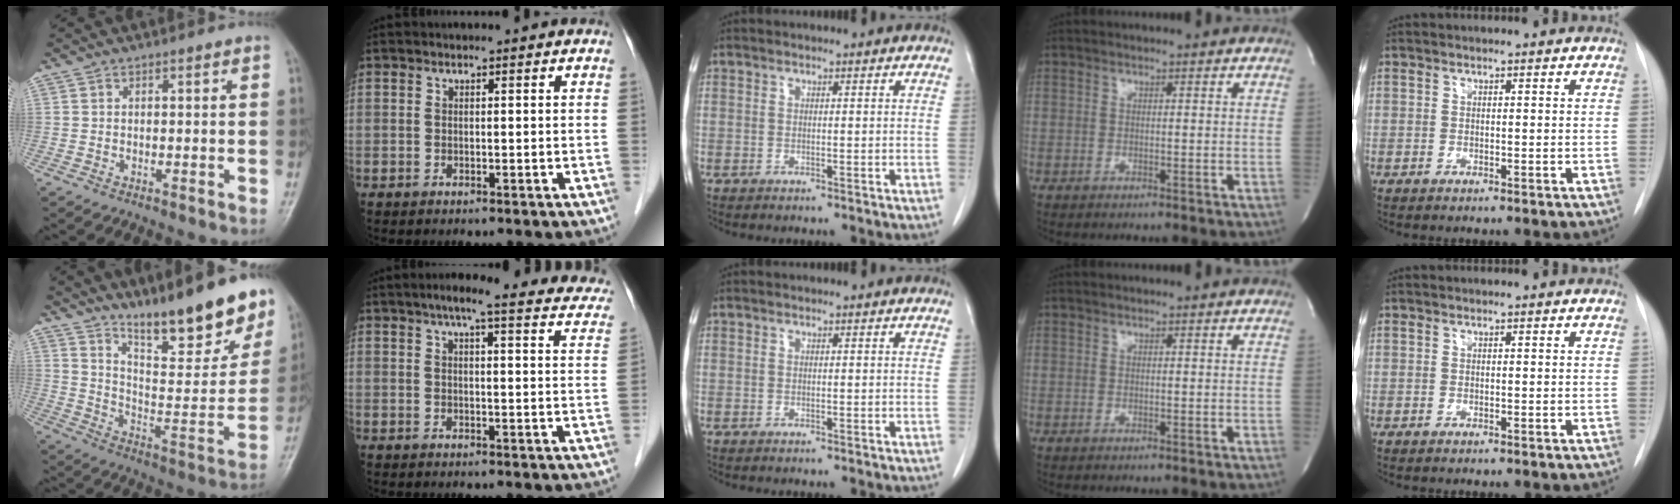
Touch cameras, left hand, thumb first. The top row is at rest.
{"thumb": {"total": 20.3, "force": [15.2, 5.0, 12.5], "torque": [-0.141, -0.098, 0.243]}, "index": {"total": 19.8, "force": [17.4, 2.9, 9.0], "torque": [-0.109, -0.003, 0.191]}}